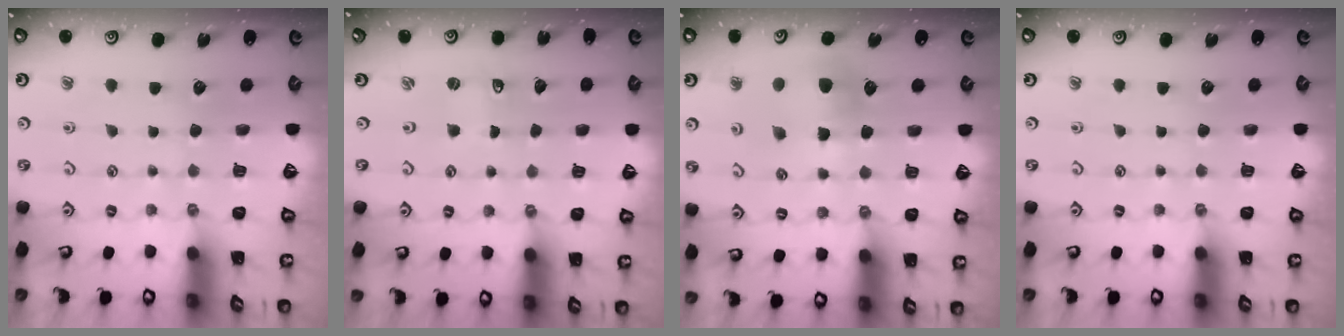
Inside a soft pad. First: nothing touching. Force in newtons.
{"total": 0.0}
{"total": 7.0, "press": 6.9, "slide": 1.1}
{"total": 0.0}